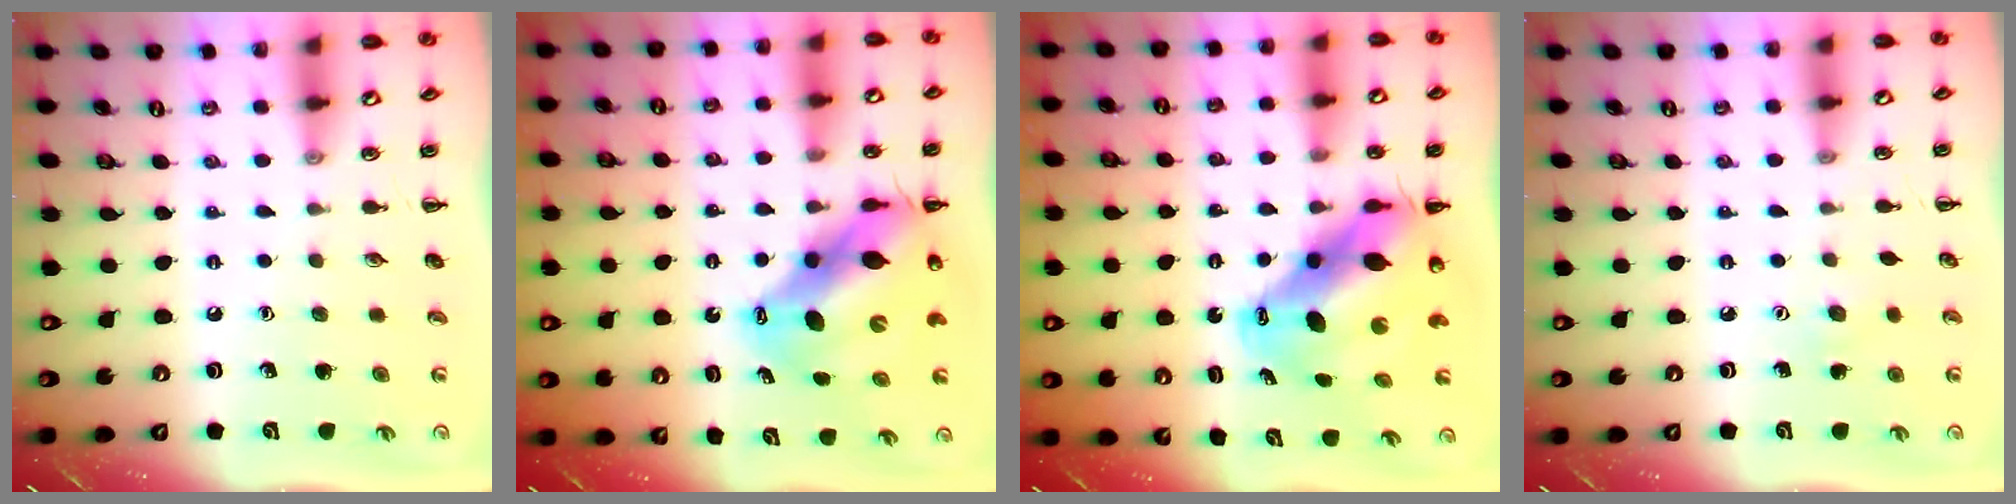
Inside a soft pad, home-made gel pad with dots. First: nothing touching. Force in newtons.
{"total": 12.6, "press": 12.2, "slide": 3.0}
{"total": 12.4, "press": 12.0, "slide": 3.1}
{"total": 4.2, "press": 4.1, "slide": 0.9}